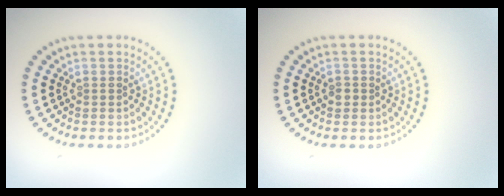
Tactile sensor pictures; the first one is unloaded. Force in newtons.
{"total": 0.8, "press": 0.7, "slide": 0.3}